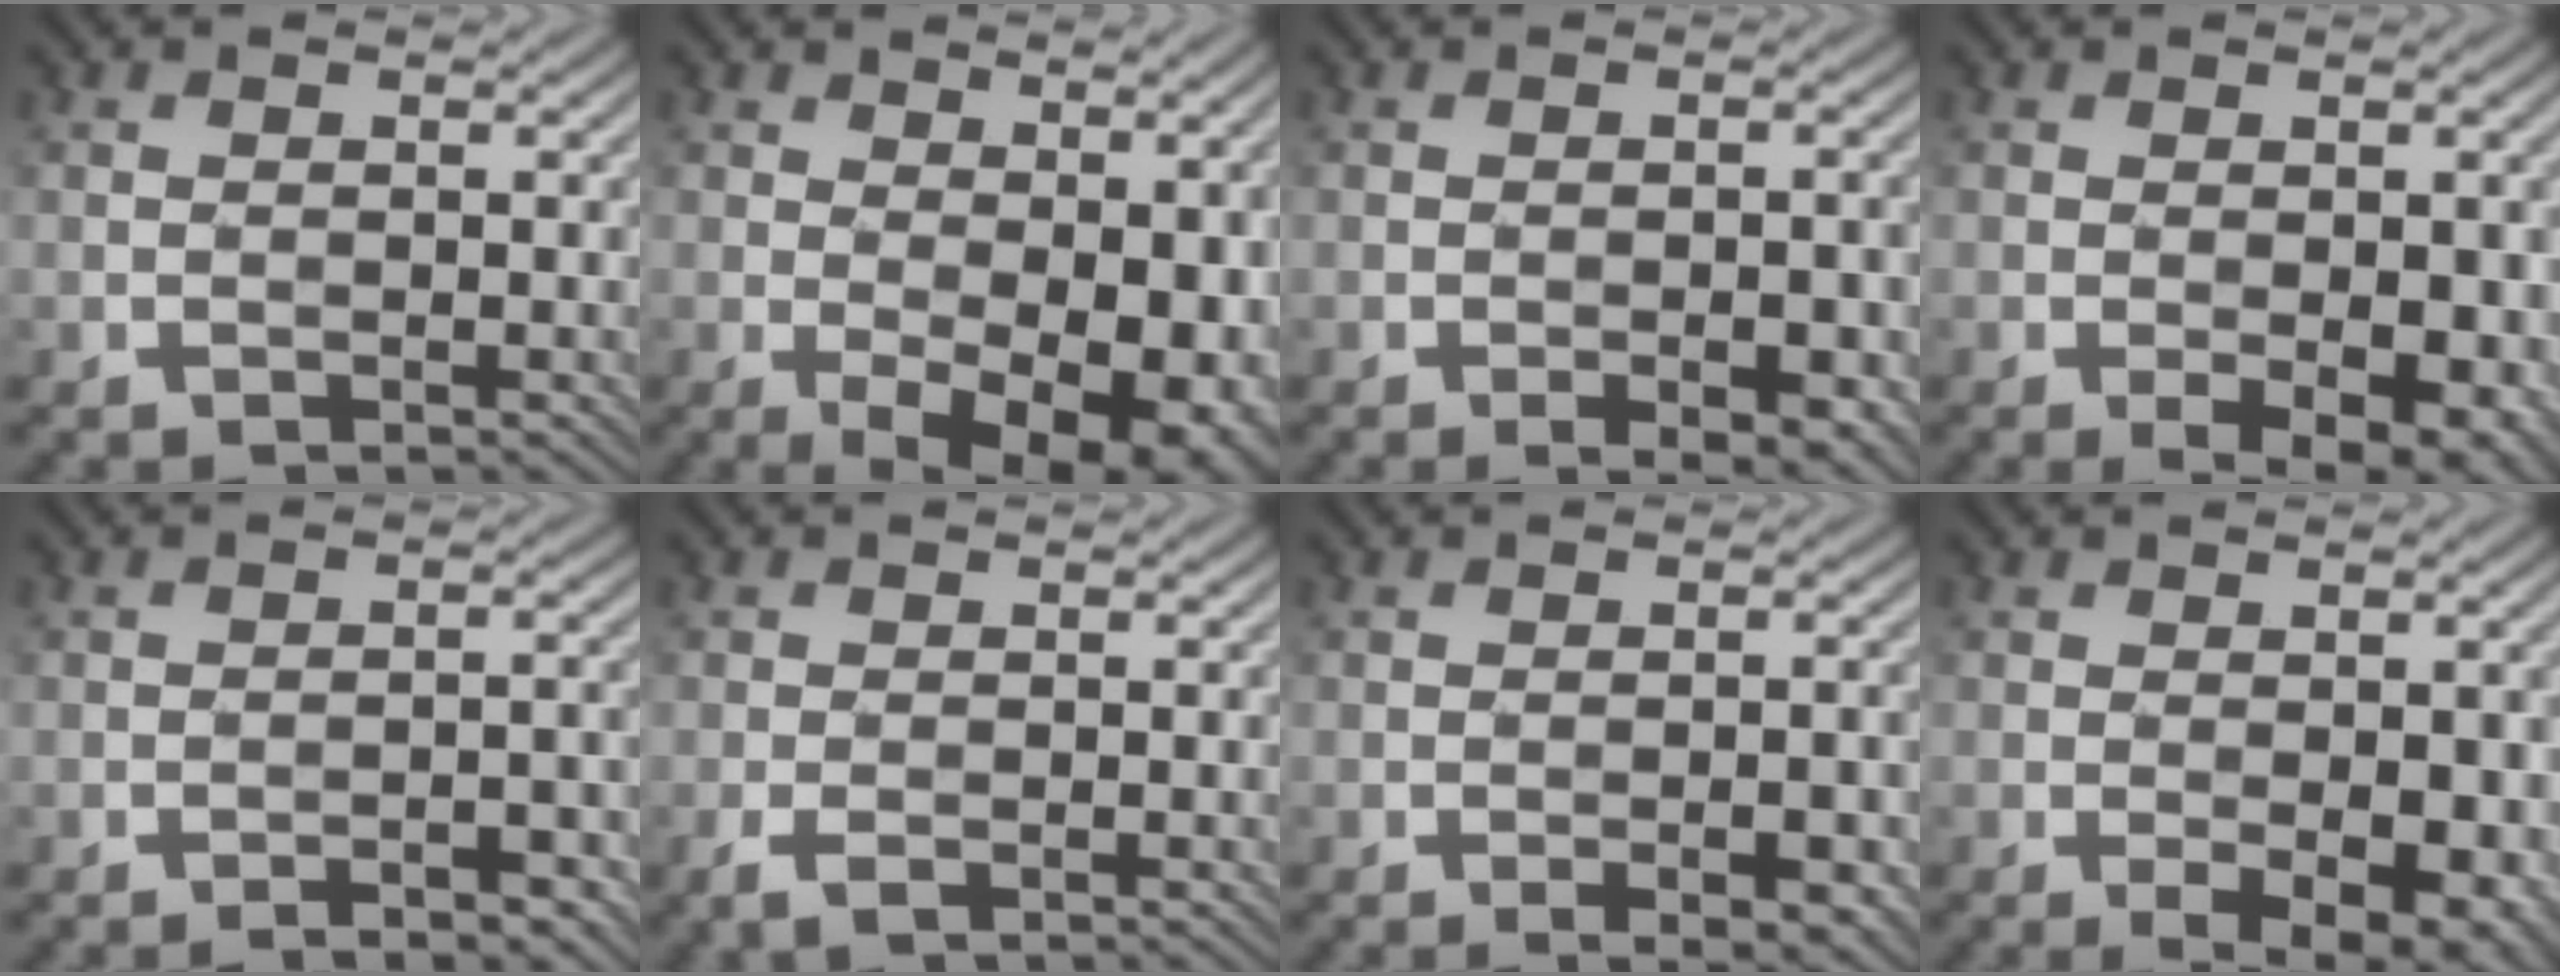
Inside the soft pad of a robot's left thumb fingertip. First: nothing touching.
{"total": 13.6, "force": [-1.3, 7.6, 11.3], "torque": [-0.149, -0.022, 0.016]}
{"total": 4.5, "force": [-2.3, 1.5, 3.6], "torque": [-0.055, 0.006, -0.022]}
{"total": 5.3, "force": [-1.8, 2.1, 4.5], "torque": [-0.063, -0.009, -0.015]}
{"total": 3.3, "force": [-2.5, 0.6, 2.0], "torque": [-0.037, 0.017, -0.034]}
{"total": 2.1, "force": [-1.0, 1.0, 1.6], "torque": [-0.041, -0.002, -0.018]}
{"total": 3.9, "force": [-2.0, 1.0, 3.2], "torque": [-0.046, 0.009, -0.022]}
{"total": 5.8, "force": [-1.8, 2.5, 4.9], "torque": [-0.074, -0.013, -0.014]}